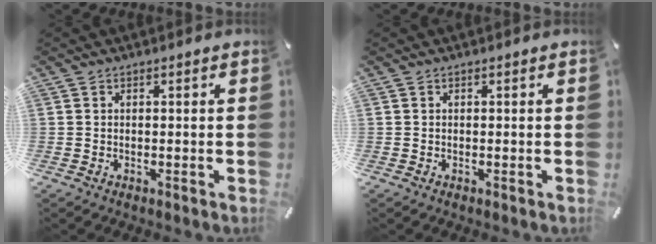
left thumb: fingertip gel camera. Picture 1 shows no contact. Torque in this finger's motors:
{"motor_torque": [-0.01, 0.01, -0.05, -0.05, 0.00]}